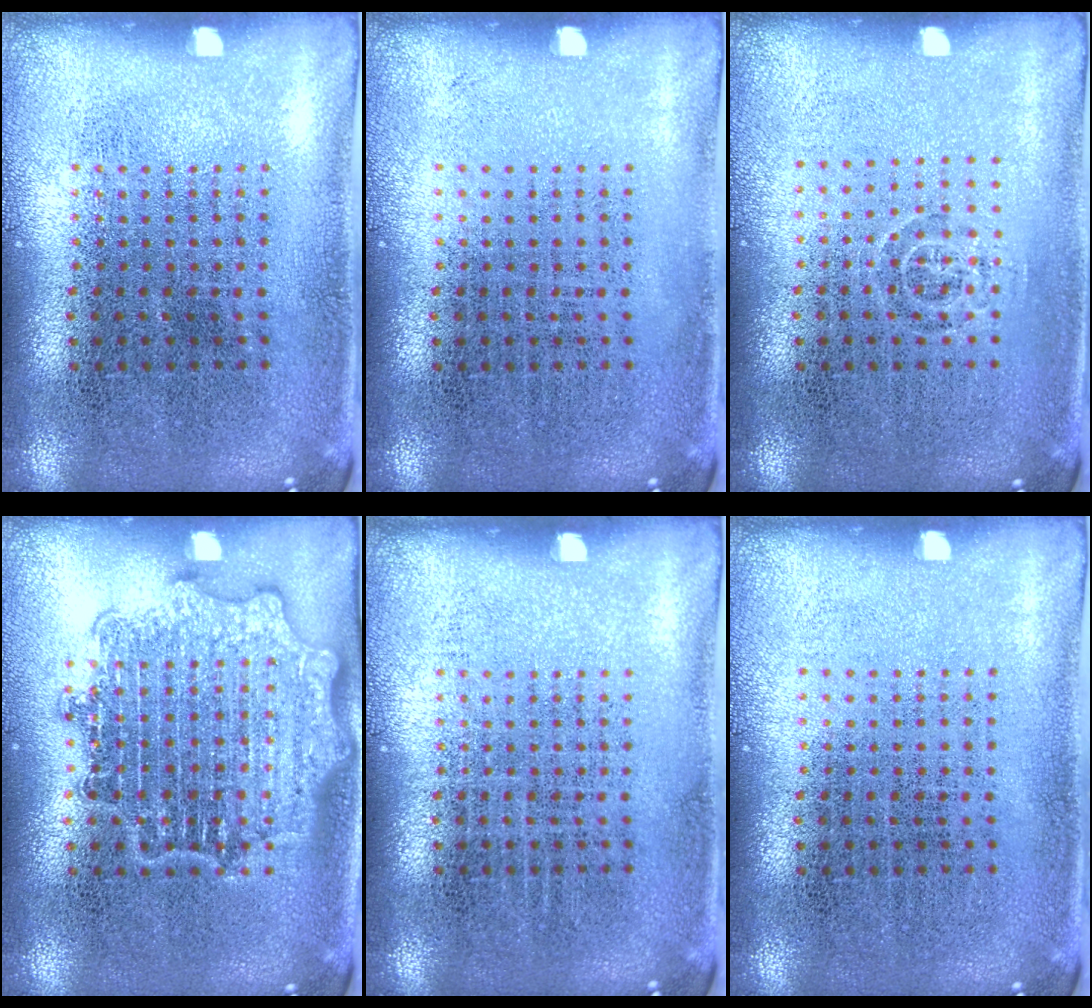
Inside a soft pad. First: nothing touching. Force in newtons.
{"total": 0.0}
{"total": 0.7, "press": 0.6, "slide": 0.5}
{"total": 2.8, "press": 2.8, "slide": 0.4}
{"total": 0.0}
{"total": 0.0}